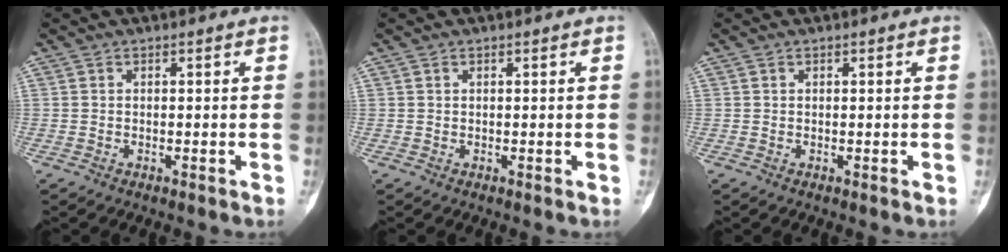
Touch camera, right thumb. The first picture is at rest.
{"total": 0.0}
{"total": 0.0}